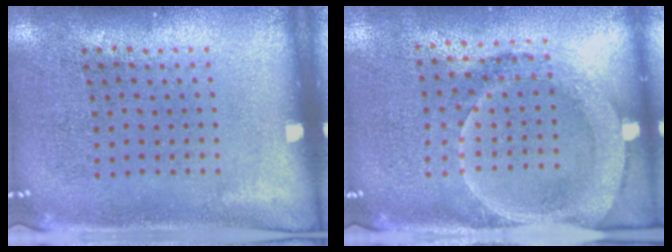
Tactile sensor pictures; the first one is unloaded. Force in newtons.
{"total": 1.8, "press": 1.7, "slide": 0.7}